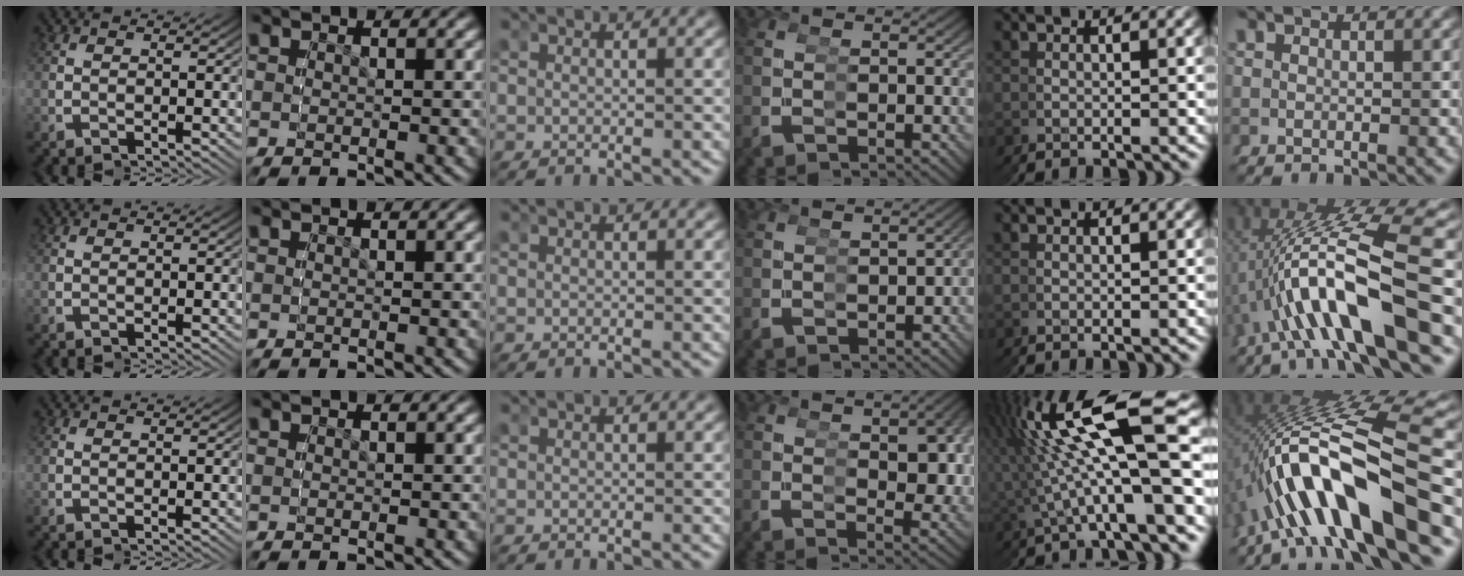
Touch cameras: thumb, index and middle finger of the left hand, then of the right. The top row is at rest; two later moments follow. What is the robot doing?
{"motion": "grasp_and_lifting", "object": "cup"}